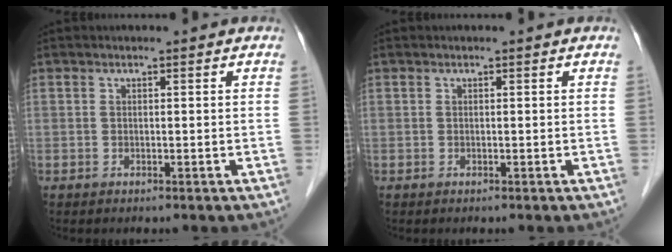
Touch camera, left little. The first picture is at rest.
{"total": 0.0}